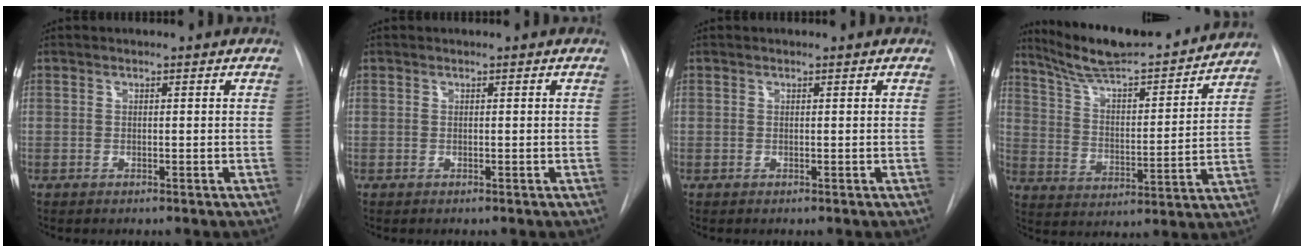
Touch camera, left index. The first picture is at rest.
{"total": 0.0}
{"total": 0.0}
{"total": 21.6, "force": [19.5, 3.0, 8.8], "torque": [-0.138, -0.001, 0.288]}